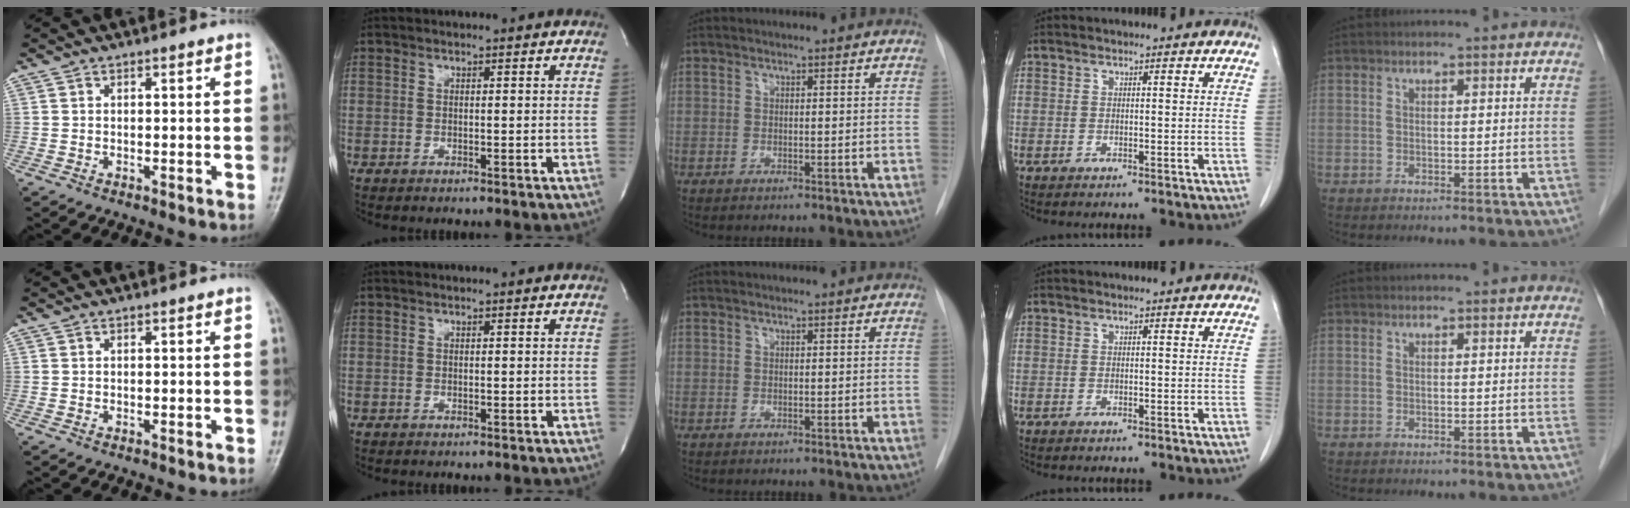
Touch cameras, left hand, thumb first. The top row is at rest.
{}